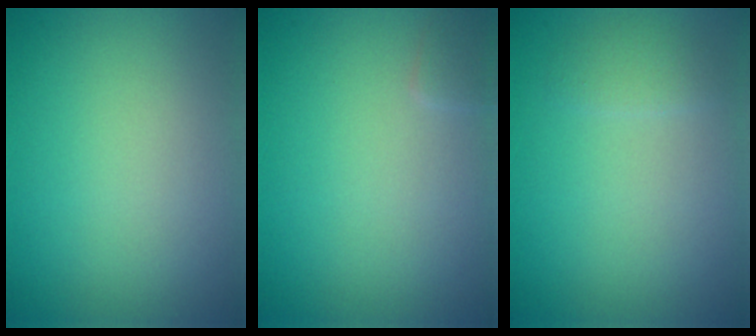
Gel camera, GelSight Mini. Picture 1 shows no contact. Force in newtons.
{"total": 0.8, "press": 0.8, "slide": 0.0}
{"total": 1.1, "press": 1.1, "slide": 0.0}